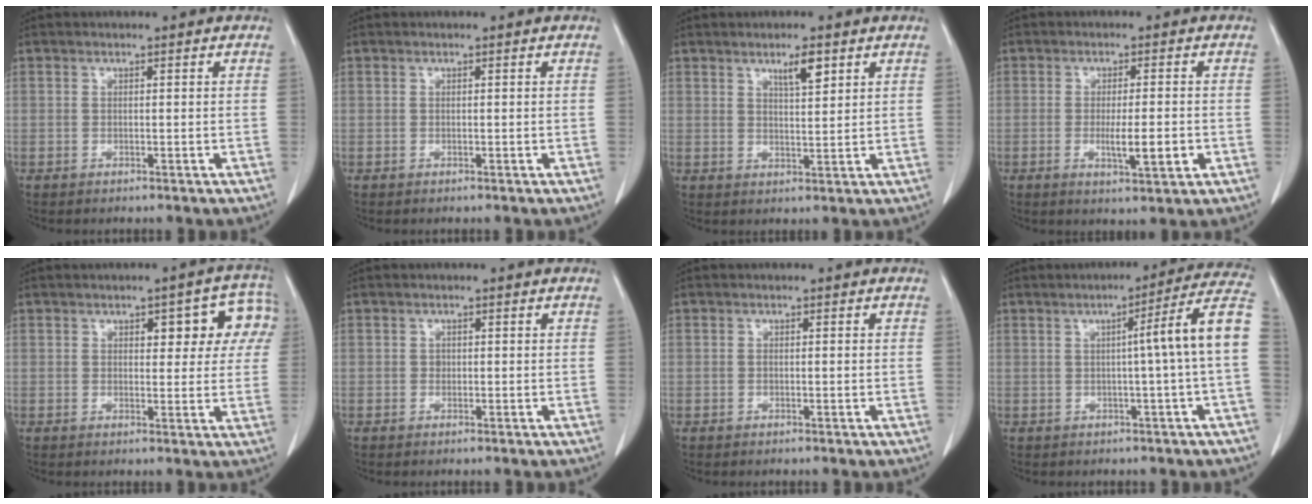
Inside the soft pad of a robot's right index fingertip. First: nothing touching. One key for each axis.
{"total": 0.0}
{"total": 3.9, "fx": 2.3, "fy": 0.7, "fz": 3.0, "tx": -0.052, "ty": -0.002, "tz": 0.040}
{"total": 5.5, "fx": -1.3, "fy": 0.6, "fz": 5.3, "tx": -0.090, "ty": -0.009, "tz": -0.018}
{"total": 8.2, "fx": 2.9, "fy": 3.7, "fz": 6.7, "tx": -0.062, "ty": 0.026, "tz": 0.031}
{"total": 0.6, "fx": 0.0, "fy": 0.6, "fz": 0.2, "tx": 0.001, "ty": 0.002, "tz": -0.001}
{"total": 0.6, "fx": -0.1, "fy": 0.2, "fz": 0.5, "tx": -0.012, "ty": -0.001, "tz": 0.002}
{"total": 9.6, "fx": 0.1, "fy": -1.7, "fz": 9.5, "tx": -0.114, "ty": 0.019, "tz": -0.004}